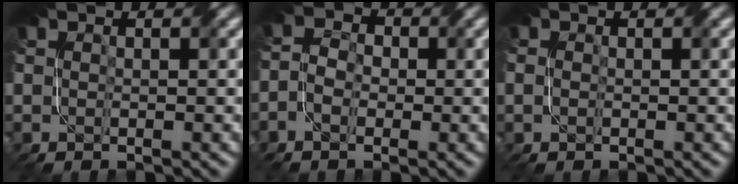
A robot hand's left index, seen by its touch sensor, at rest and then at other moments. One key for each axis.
{"total": 2.6, "fx": -2.0, "fy": 1.7, "fz": 0.2, "tx": -0.010, "ty": 0.002, "tz": -0.020}
{"total": 1.3, "fx": -1.2, "fy": 0.1, "fz": -0.6, "tx": 0.003, "ty": -0.004, "tz": -0.001}